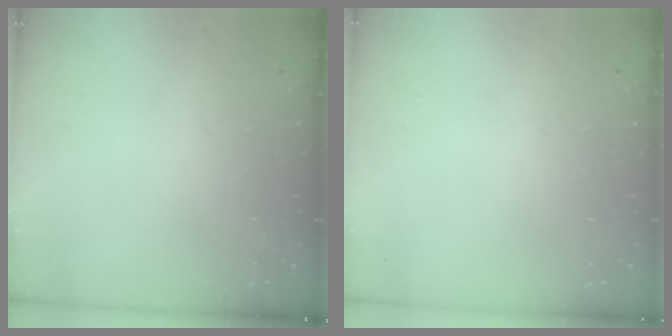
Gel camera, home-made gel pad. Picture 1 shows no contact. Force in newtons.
{"total": 0.0}